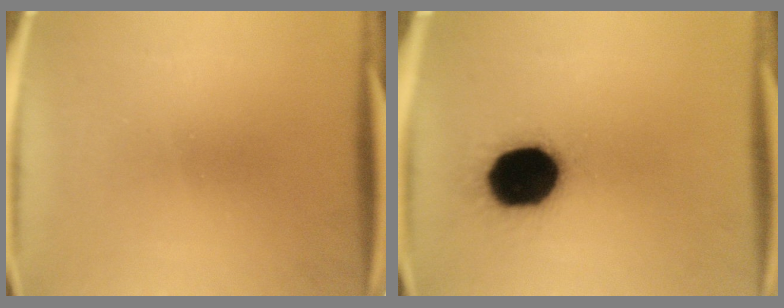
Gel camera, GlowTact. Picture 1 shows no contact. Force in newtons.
{"total": 19.6}